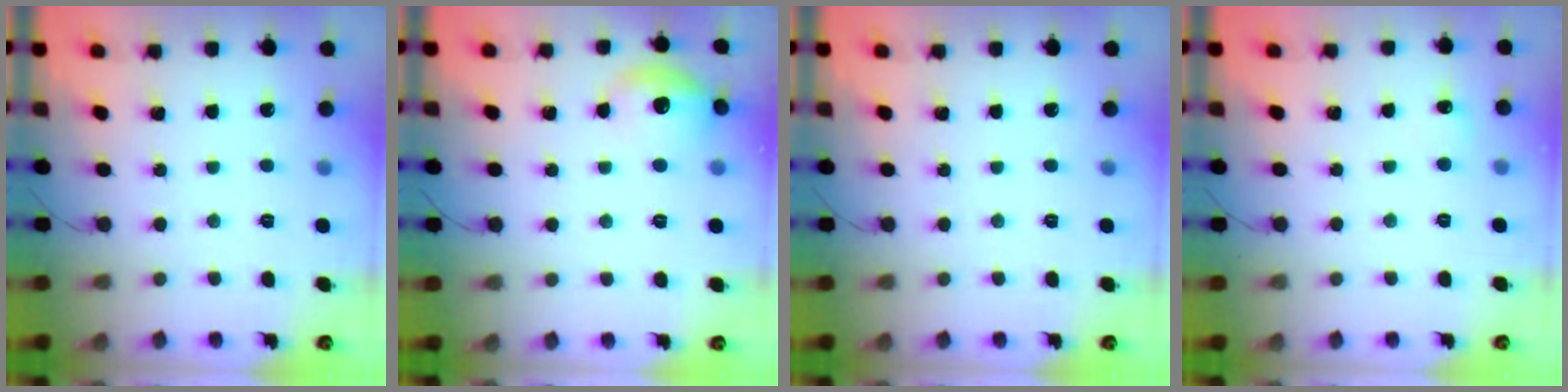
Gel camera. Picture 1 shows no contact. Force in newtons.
{"total": 10.8, "press": 10.0, "slide": 4.0}
{"total": 0.0}
{"total": 4.2, "press": 3.9, "slide": 1.3}